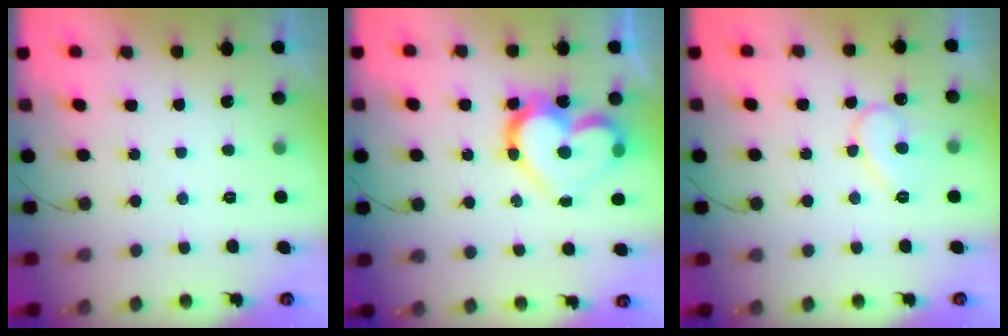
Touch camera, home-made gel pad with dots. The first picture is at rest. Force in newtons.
{"total": 18.1, "press": 18.0, "slide": 2.1}
{"total": 10.2, "press": 10.1, "slide": 0.9}